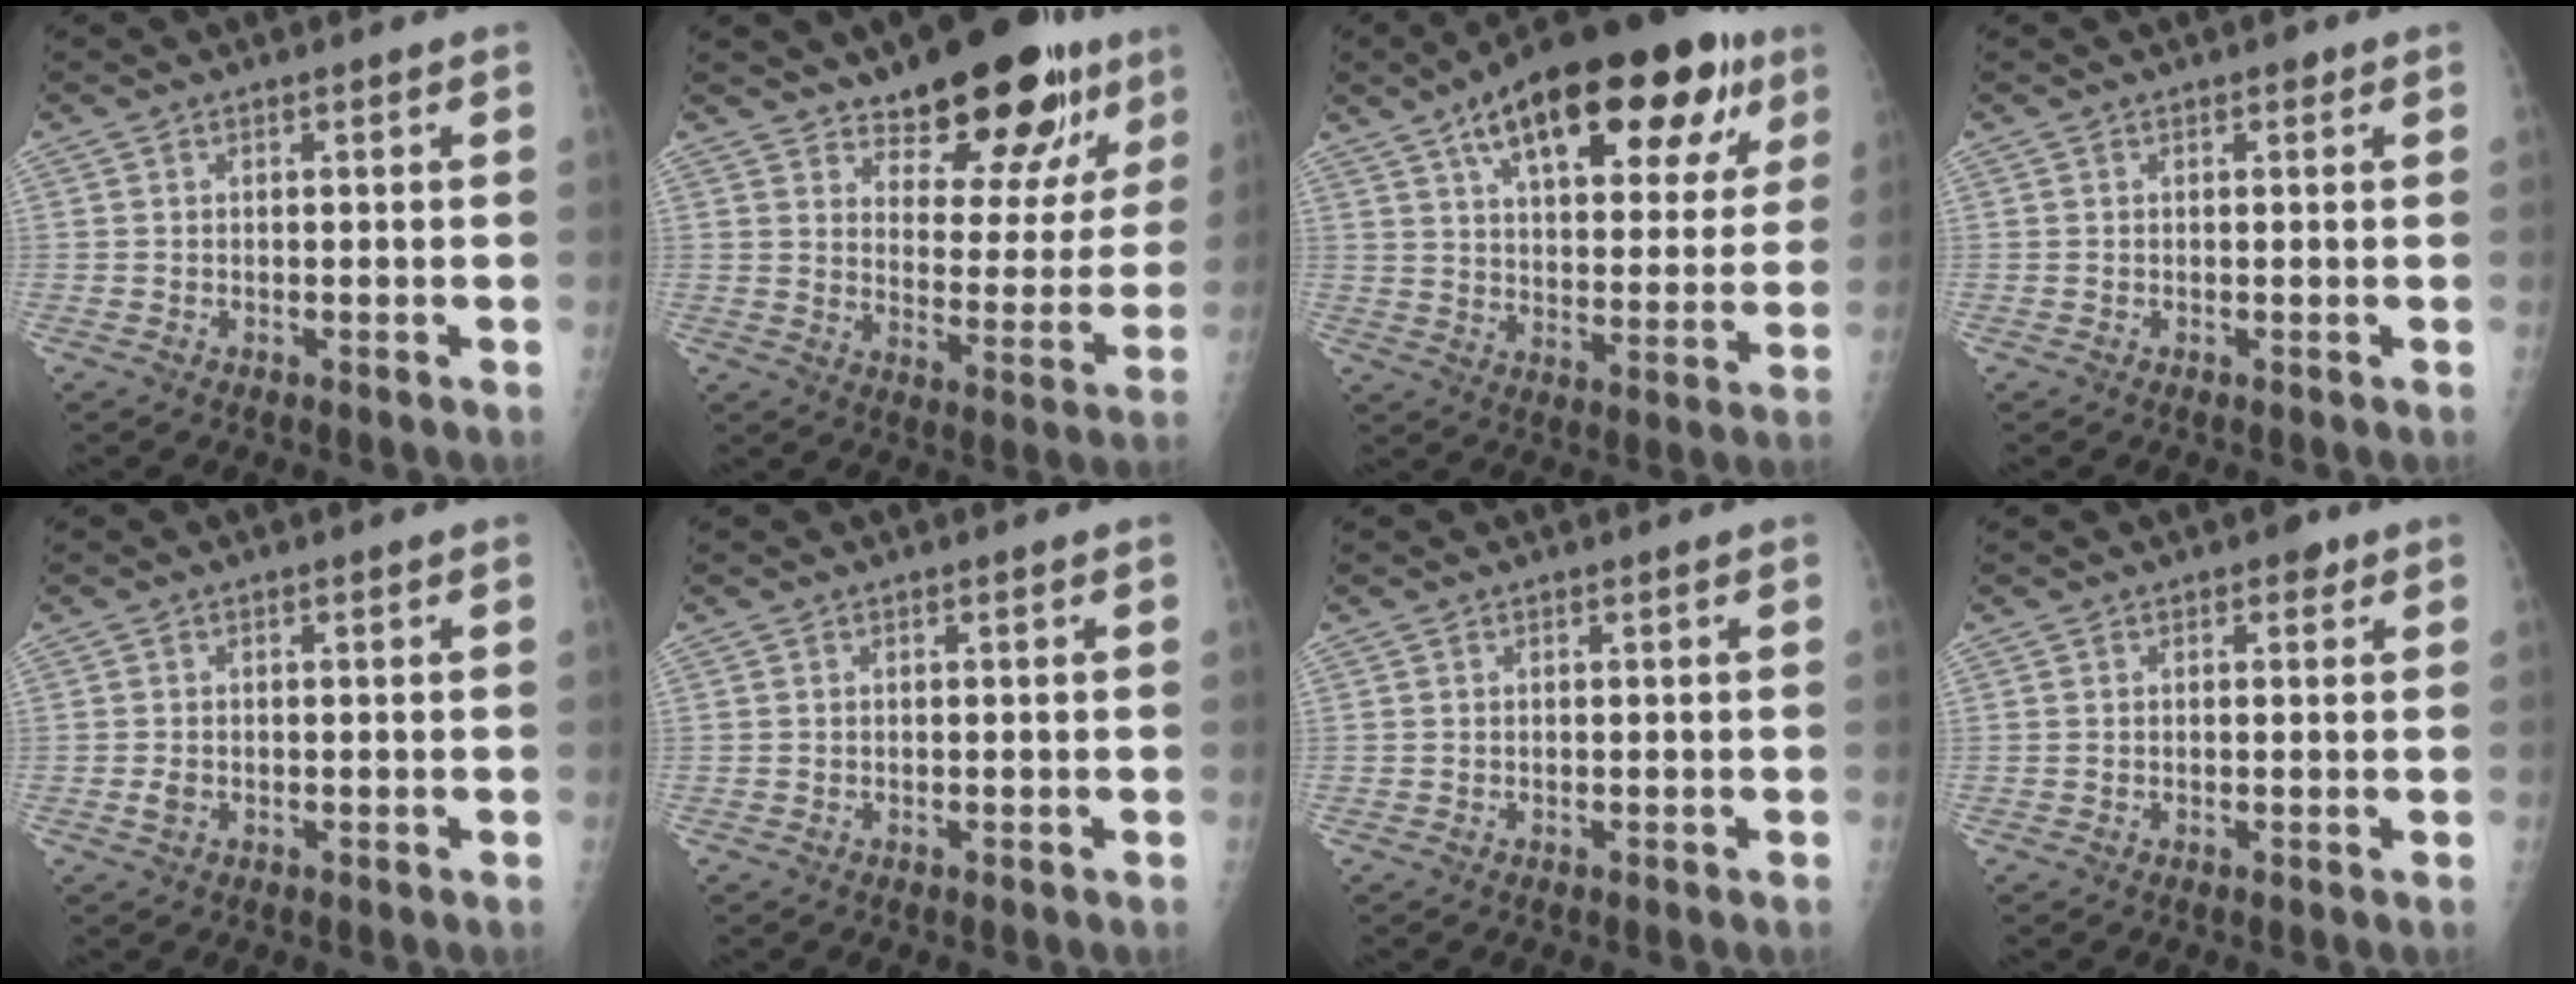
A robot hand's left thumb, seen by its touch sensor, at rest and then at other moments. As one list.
[{"total": 18.2, "force": [12.6, 7.7, 10.7], "torque": [-0.093, -0.077, 0.181]}, {"total": 26.0, "force": [13.7, 11.0, 19.1], "torque": [-0.256, -0.010, 0.202]}, {"total": 0.9, "force": [0.5, 0.6, 0.5], "torque": [0.000, 0.000, 0.002]}, {"total": 1.3, "force": [-0.5, 1.0, 0.6], "torque": [-0.012, -0.001, -0.007]}, {"total": 0.0}, {"total": 0.0}, {"total": 1.8, "force": [0.9, 1.2, 1.0], "torque": [0.000, 0.000, 0.006]}]